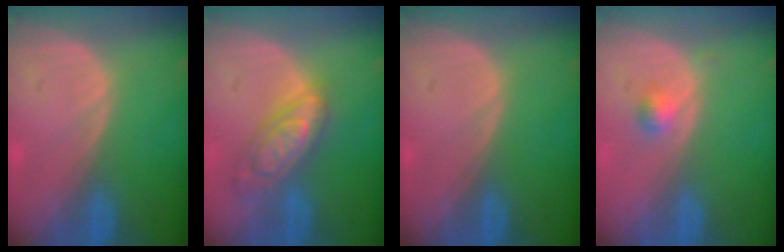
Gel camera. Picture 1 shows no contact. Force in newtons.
{"total": 7.4, "press": 7.4, "slide": 0.5}
{"total": 0.0}
{"total": 2.0, "press": 1.8, "slide": 0.8}